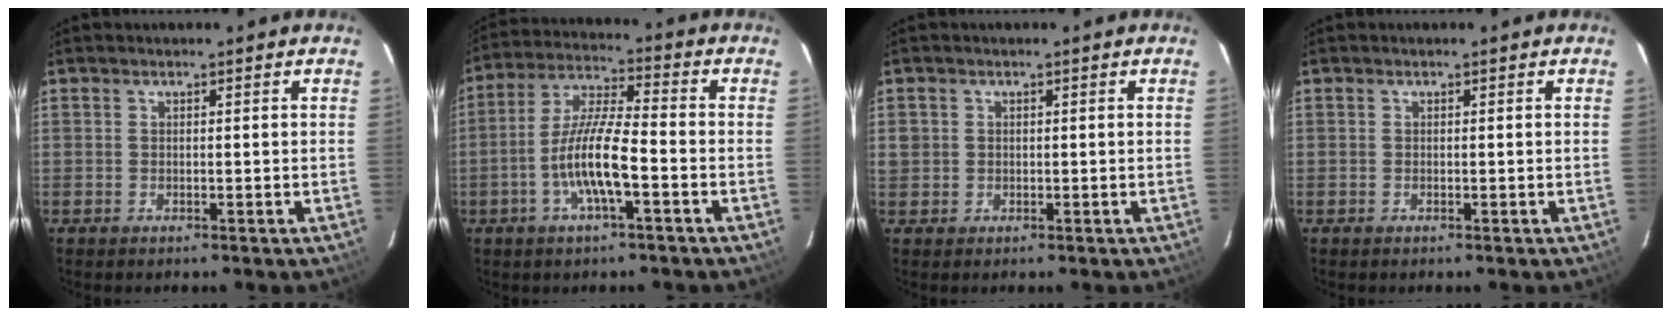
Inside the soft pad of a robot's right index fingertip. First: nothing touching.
{"total": 10.3, "force": [-3.8, 1.5, 9.5], "torque": [-0.194, 0.004, -0.075]}
{"total": 2.0, "force": [0.1, 1.9, 0.5], "torque": [-0.004, 0.001, 0.001]}
{"total": 0.0}